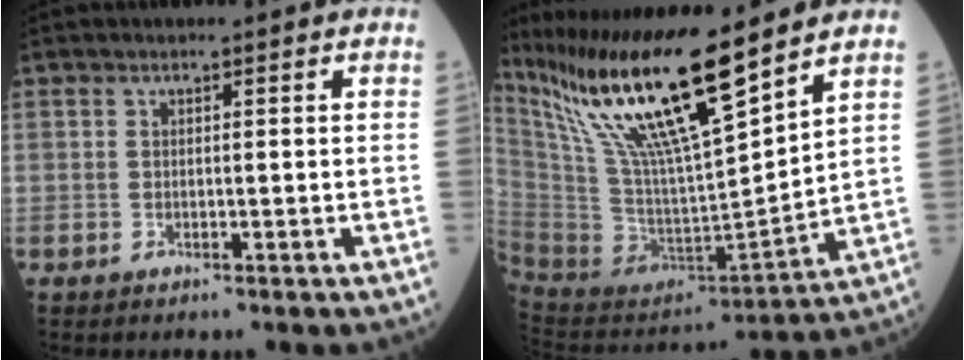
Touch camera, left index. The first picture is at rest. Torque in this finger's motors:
{"motor_torque": [0.94, -0.87, 1.05, 0.21]}